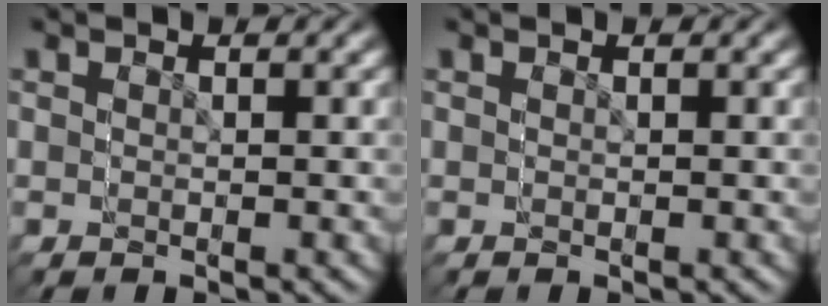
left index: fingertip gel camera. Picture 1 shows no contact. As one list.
[{"total": 0.0}]